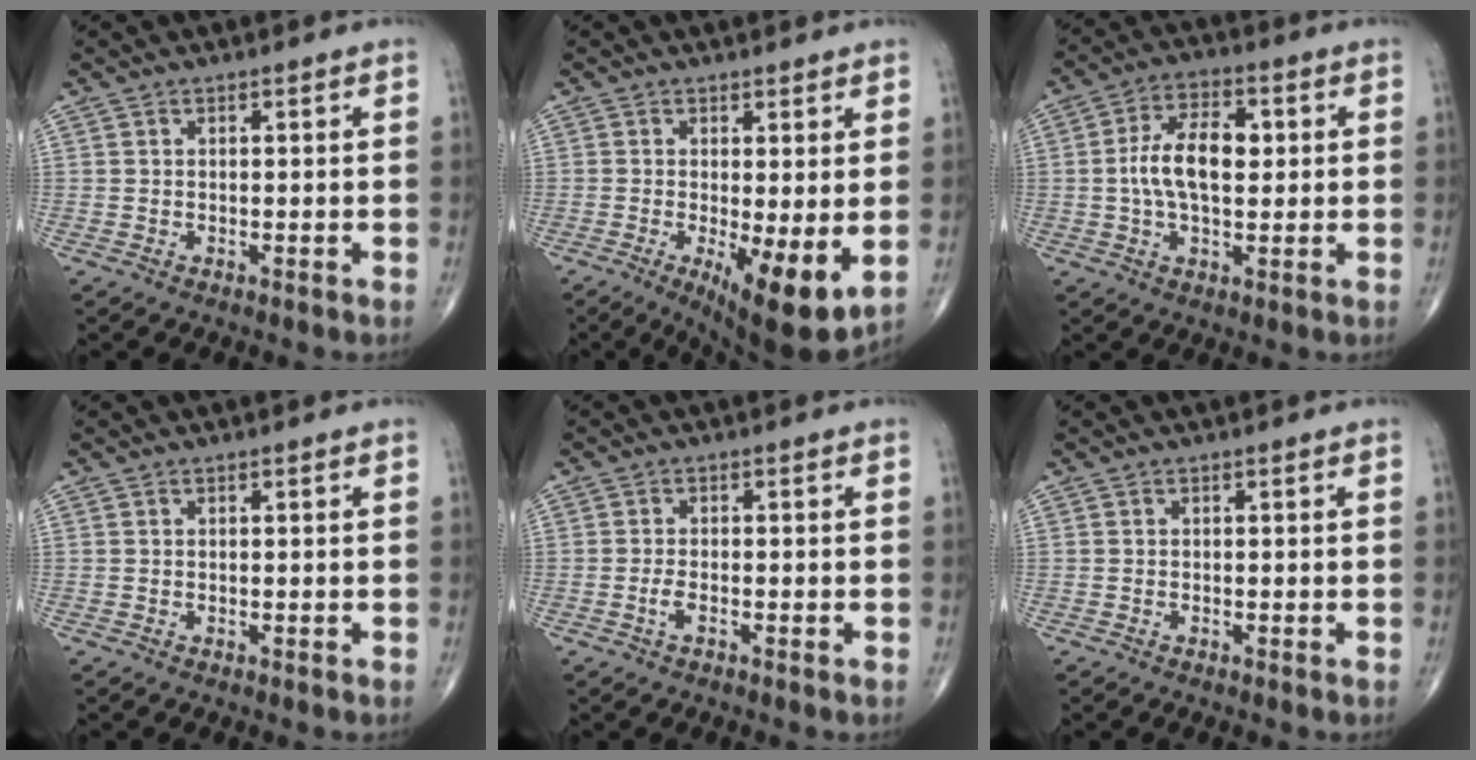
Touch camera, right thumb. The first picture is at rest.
{"total": 10.4, "force": [-1.8, 3.0, 9.8], "torque": [-0.145, -0.027, -0.020]}
{"total": 10.8, "force": [0.7, 5.8, 9.1], "torque": [-0.161, 0.014, 0.009]}
{"total": 0.0}
{"total": 1.7, "force": [-0.8, 0.6, 1.4], "torque": [-0.032, 0.004, -0.017]}
{"total": 0.0}